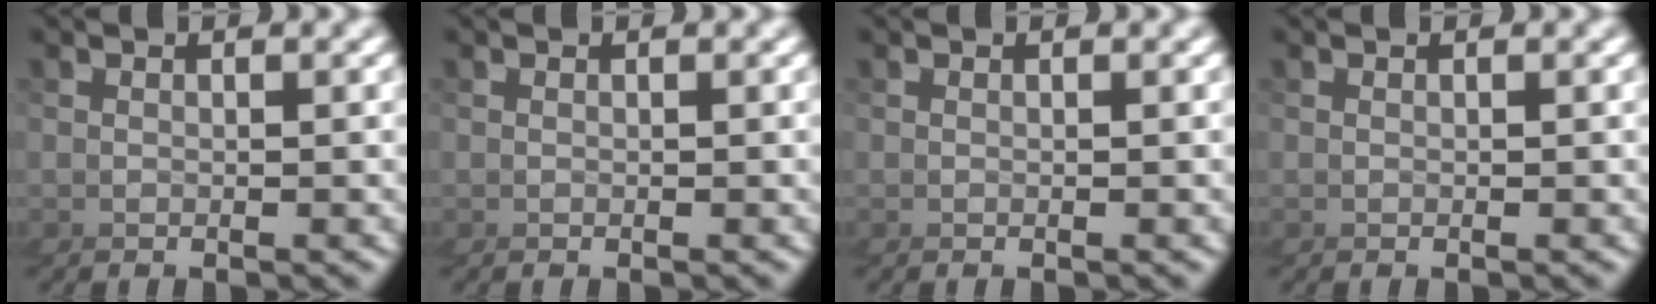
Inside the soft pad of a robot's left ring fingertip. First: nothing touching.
{"total": 0.0}
{"total": 0.0}
{"total": 0.0}